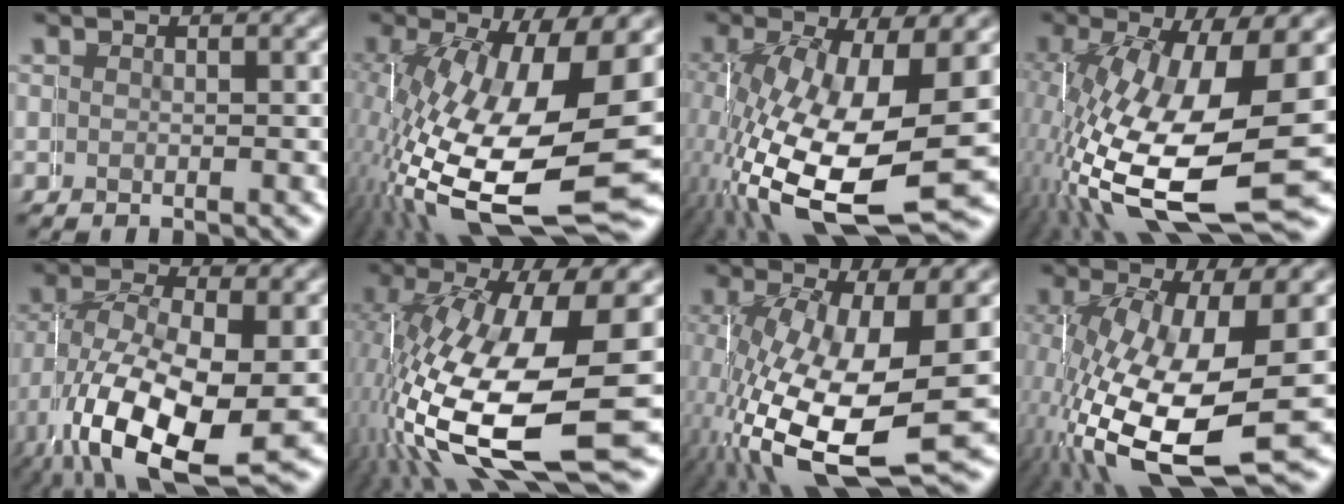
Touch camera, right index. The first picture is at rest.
{"total": 13.9, "force": [-3.6, 6.8, 11.6], "torque": [-0.224, -0.056, -0.019]}
{"total": 10.7, "force": [-1.8, 5.7, 8.9], "torque": [-0.208, -0.066, 0.014]}
{"total": 12.5, "force": [-2.8, 6.0, 10.6], "torque": [-0.222, -0.054, -0.008]}
{"total": 7.8, "force": [-1.9, 4.6, 6.0], "torque": [-0.137, -0.042, -0.003]}
{"total": 12.8, "force": [-2.8, 6.0, 10.9], "torque": [-0.219, -0.049, -0.011]}
{"total": 10.5, "force": [-2.0, 5.6, 8.6], "torque": [-0.199, -0.063, 0.009]}
{"total": 10.4, "force": [-2.0, 5.5, 8.6], "torque": [-0.202, -0.065, 0.010]}